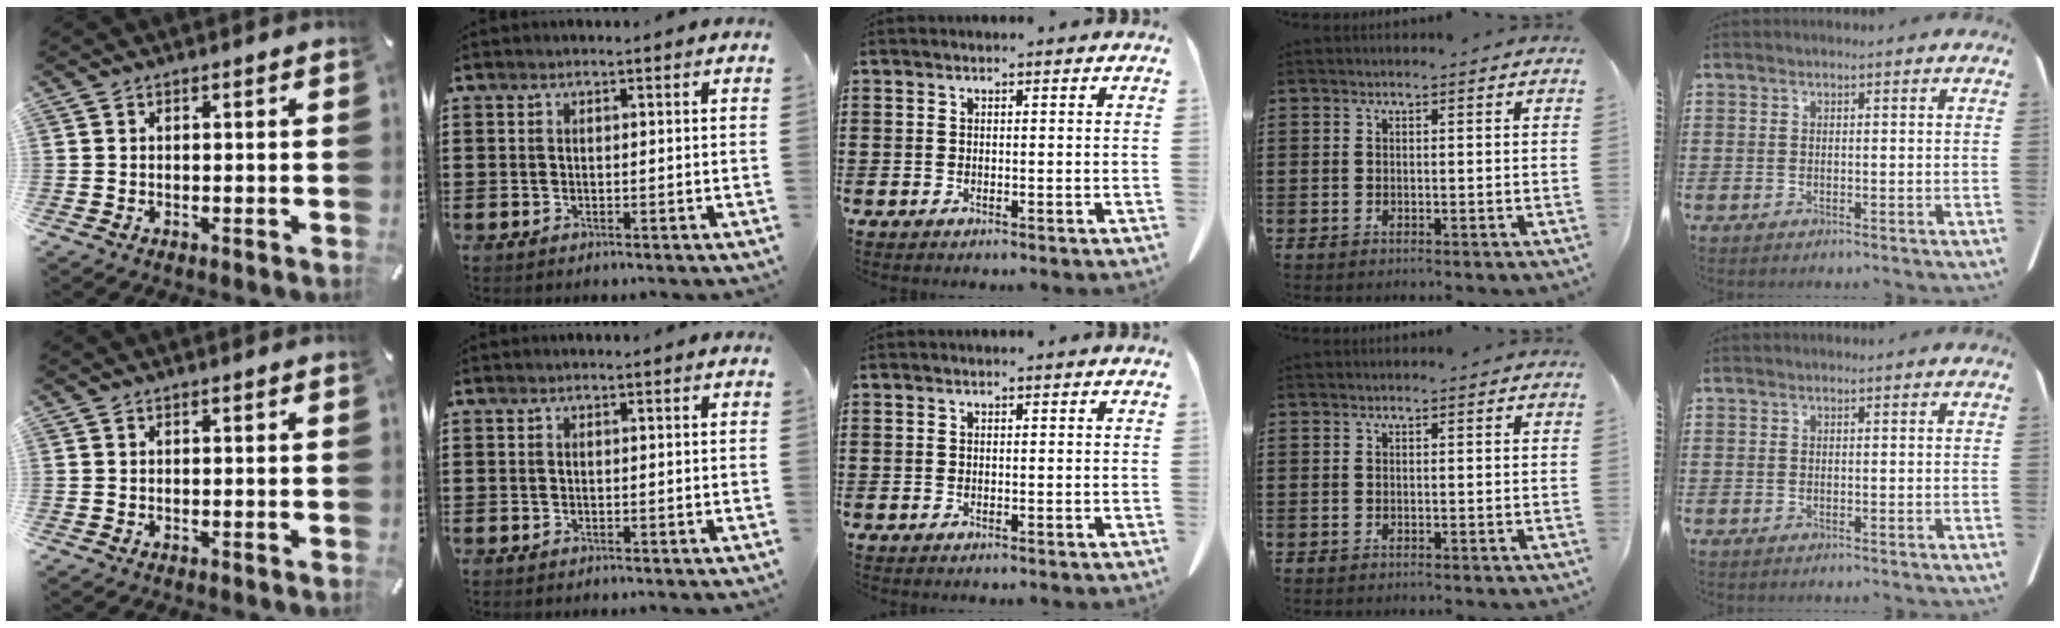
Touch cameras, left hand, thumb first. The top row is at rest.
{}